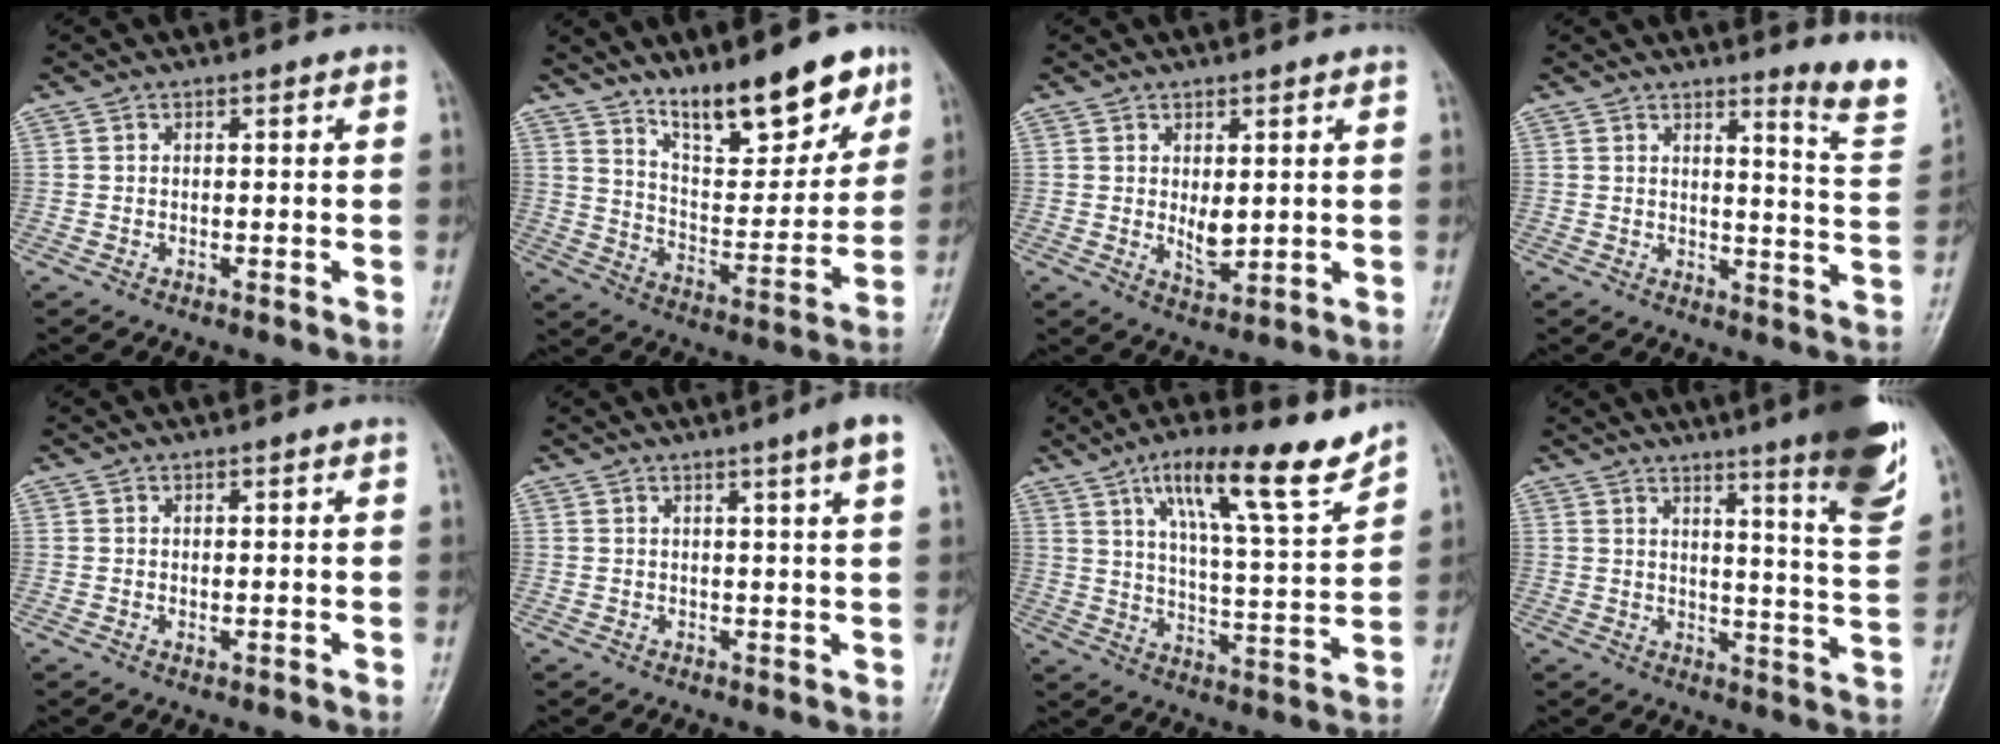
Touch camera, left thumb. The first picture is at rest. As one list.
[{"total": 17.1, "force": [12.1, 5.9, 10.6], "torque": [-0.111, -0.083, 0.203]}, {"total": 4.1, "force": [0.8, 2.0, 3.5], "torque": [-0.051, -0.016, 0.020]}, {"total": 9.5, "force": [7.4, 0.1, 5.9], "torque": [-0.062, -0.078, 0.081]}, {"total": 0.8, "force": [0.3, 0.3, 0.7], "torque": [-0.012, -0.004, 0.006]}, {"total": 4.6, "force": [2.6, -0.6, 3.8], "torque": [-0.053, -0.010, 0.035]}, {"total": 15.8, "force": [10.8, 2.7, 11.2], "torque": [-0.163, -0.059, 0.179]}, {"total": 16.3, "force": [10.1, 1.5, 12.8], "torque": [-0.151, -0.062, 0.131]}]